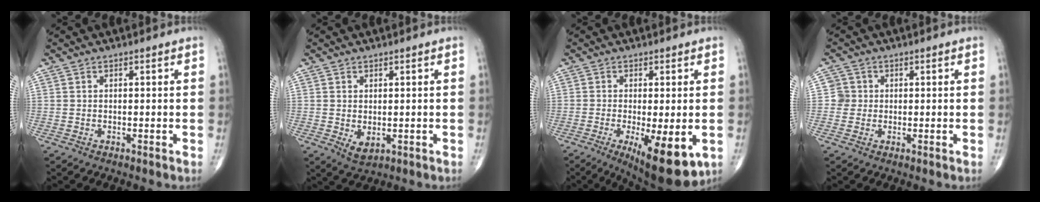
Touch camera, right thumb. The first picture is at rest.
{"total": 3.1, "force": [-0.4, 2.0, 2.4], "torque": [-0.033, -0.006, 0.005]}
{"total": 12.9, "force": [-4.1, 4.2, 11.5], "torque": [-0.166, -0.023, -0.052]}
{"total": 2.5, "force": [0.0, 2.5, -0.1], "torque": [0.023, 0.008, -0.005]}